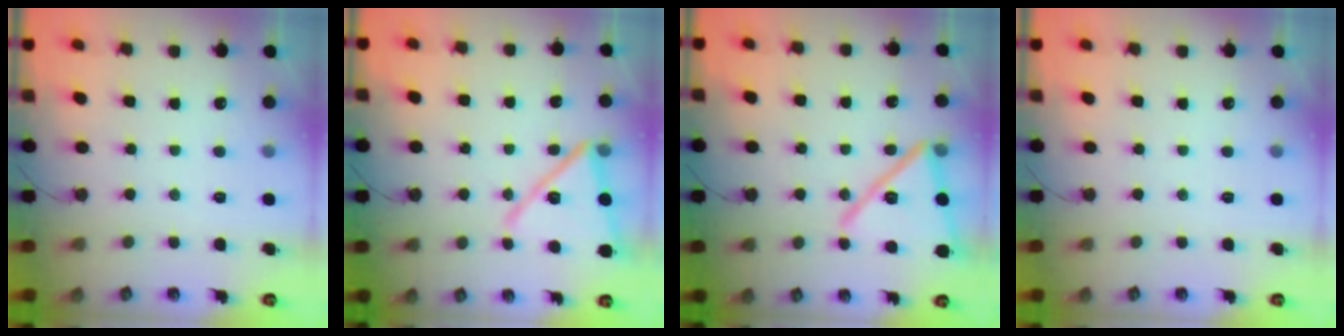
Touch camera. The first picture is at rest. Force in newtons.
{"total": 14.3, "press": 14.2, "slide": 1.5}
{"total": 17.2, "press": 16.9, "slide": 2.8}
{"total": 0.0}